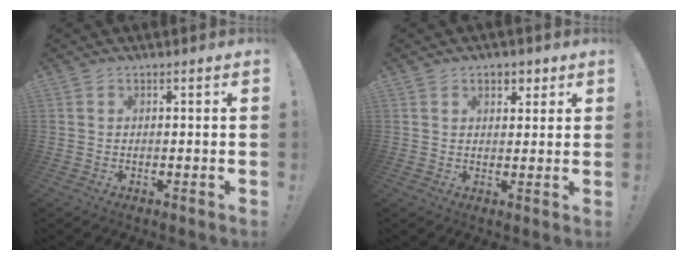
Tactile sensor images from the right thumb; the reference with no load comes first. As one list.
[{"total": 4.4, "force": [2.2, 2.8, 2.5], "torque": [-0.031, 0.000, 0.037]}]